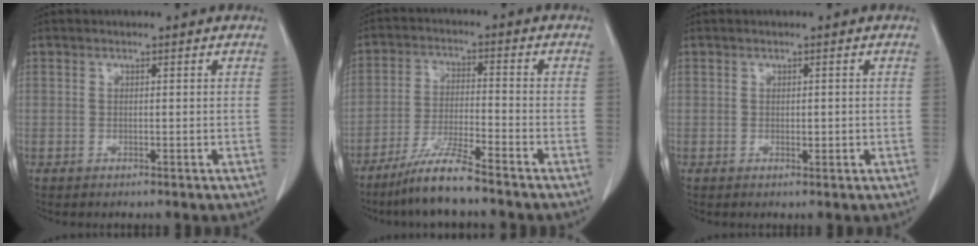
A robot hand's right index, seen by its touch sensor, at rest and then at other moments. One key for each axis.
{"total": 7.7, "fx": -6.2, "fy": -0.3, "fz": 4.6, "tx": -0.092, "ty": -0.026, "tz": -0.120}
{"total": 1.0, "fx": 0.0, "fy": 0.6, "fz": 0.8, "tx": -0.010, "ty": -0.001, "tz": 0.001}